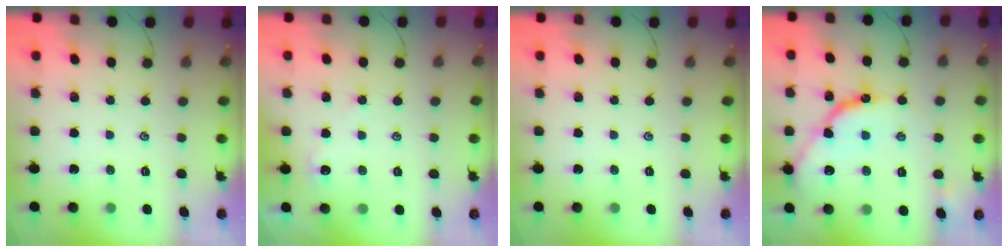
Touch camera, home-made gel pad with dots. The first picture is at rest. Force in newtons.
{"total": 2.0, "press": 2.0, "slide": 0.3}
{"total": 0.0}
{"total": 11.1, "press": 11.1, "slide": 1.0}